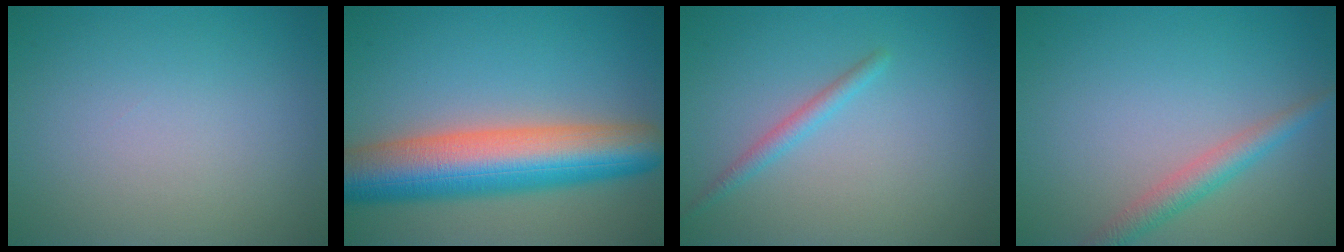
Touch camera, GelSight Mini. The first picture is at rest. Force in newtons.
{"total": 10.9, "press": 10.9, "slide": 0.1}
{"total": 1.5, "press": 1.5, "slide": 0.0}
{"total": 2.5, "press": 2.5, "slide": 0.1}